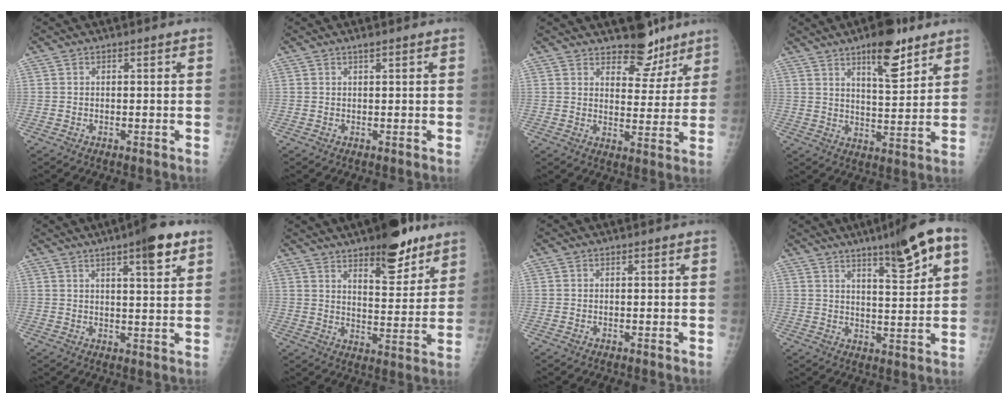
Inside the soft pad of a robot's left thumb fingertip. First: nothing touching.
{"total": 0.8, "force": [0.6, 0.1, 0.5], "torque": [-0.009, -0.001, 0.011]}
{"total": 8.0, "force": [6.6, 4.0, 2.2], "torque": [0.005, -0.050, 0.100]}
{"total": 10.8, "force": [7.0, 3.6, 7.4], "torque": [-0.092, -0.044, 0.108]}
{"total": 8.4, "force": [4.8, 1.6, 6.8], "torque": [-0.086, -0.020, 0.064]}
{"total": 13.6, "force": [9.4, 4.9, 8.5], "torque": [-0.086, -0.060, 0.141]}
{"total": 0.0}
{"total": 11.5, "force": [6.0, 2.2, 9.5], "torque": [-0.125, -0.016, 0.087]}